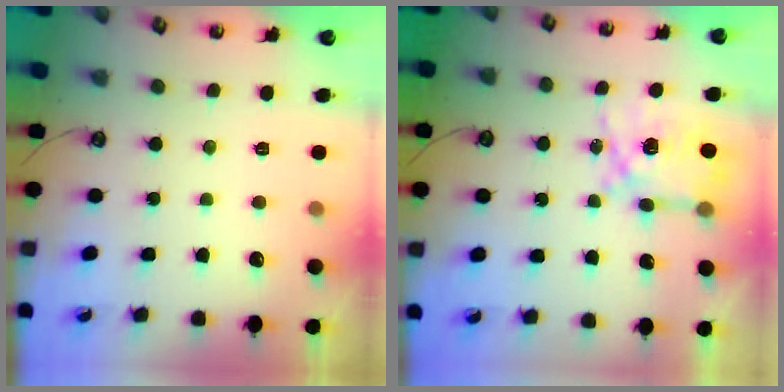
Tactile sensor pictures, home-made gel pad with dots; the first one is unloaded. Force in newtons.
{"total": 8.9, "press": 8.9, "slide": 0.8}